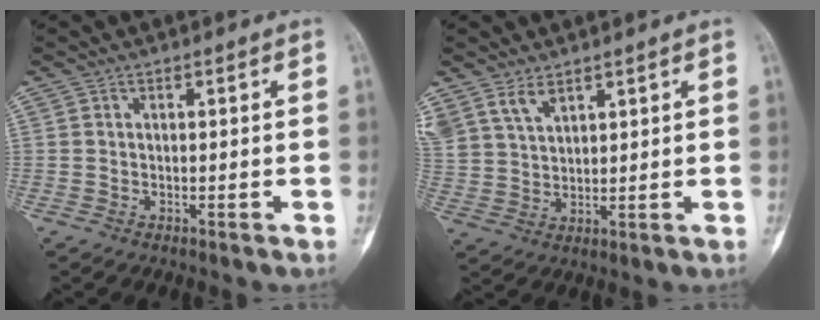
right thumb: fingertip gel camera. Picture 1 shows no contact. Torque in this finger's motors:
{"motor_torque": [-0.28, 0.41, 0.69, 0.22, 0.09]}